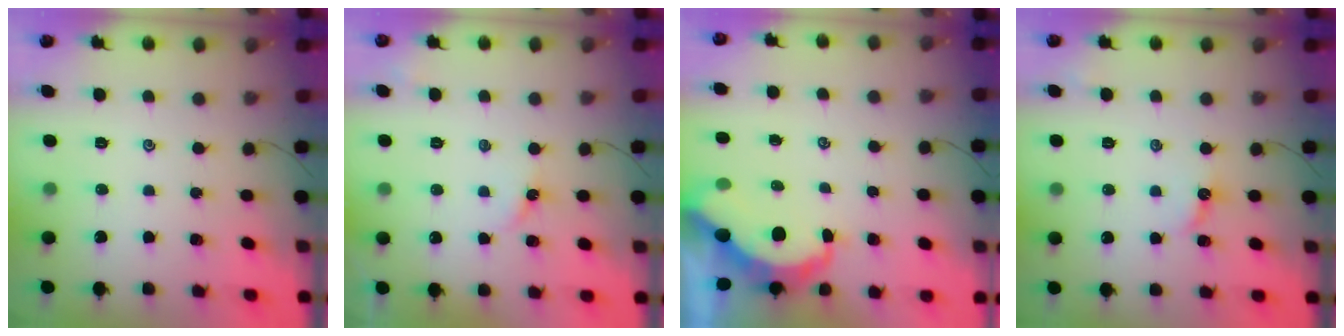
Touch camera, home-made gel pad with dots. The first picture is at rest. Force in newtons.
{"total": 3.0, "press": 3.0, "slide": 0.4}
{"total": 7.5, "press": 7.5, "slide": 0.9}
{"total": 5.6, "press": 5.6, "slide": 0.6}